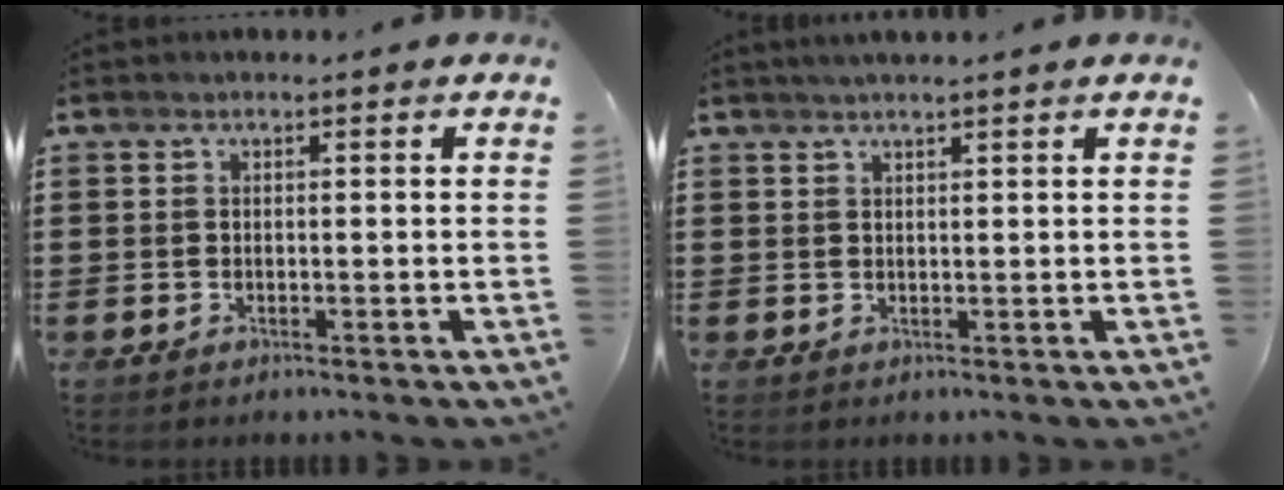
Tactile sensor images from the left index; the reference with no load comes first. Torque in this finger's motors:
{"motor_torque": [0.21, -0.30, 0.37, 0.10]}